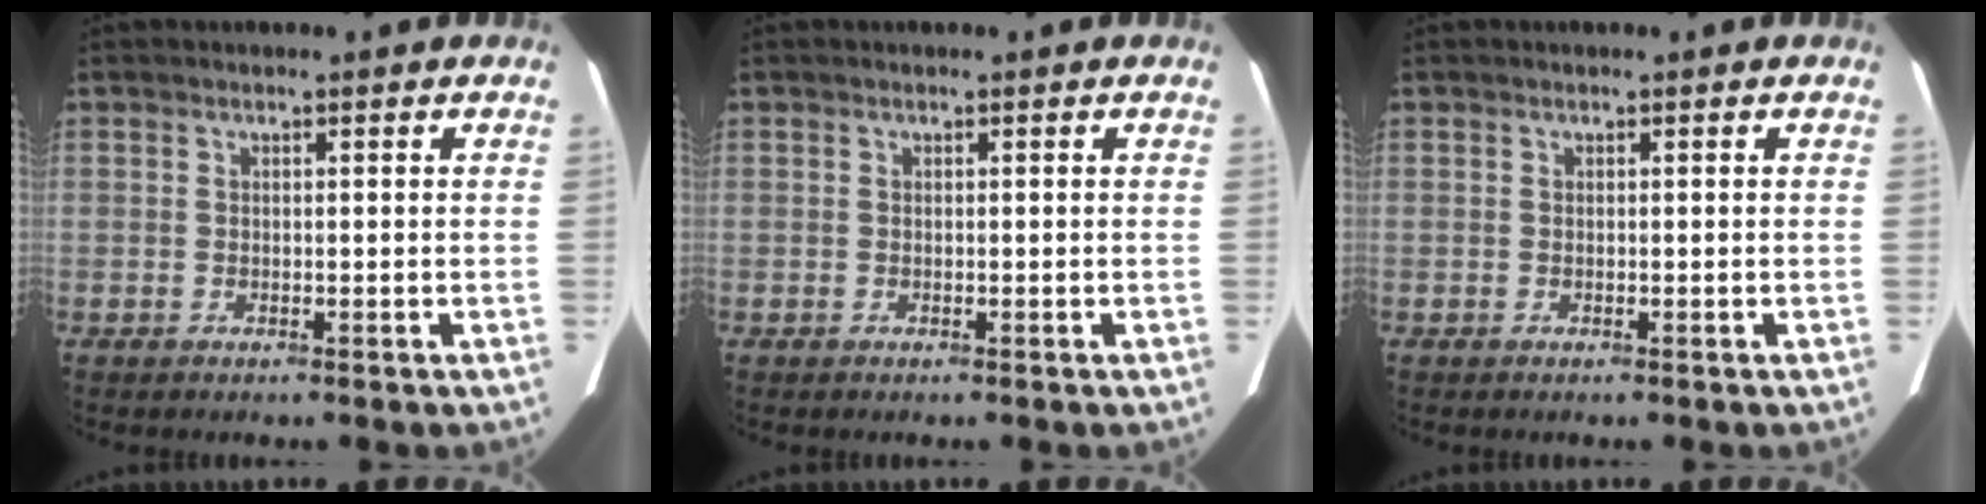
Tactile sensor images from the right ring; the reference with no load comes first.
{"total": 0.0}
{"total": 0.0}